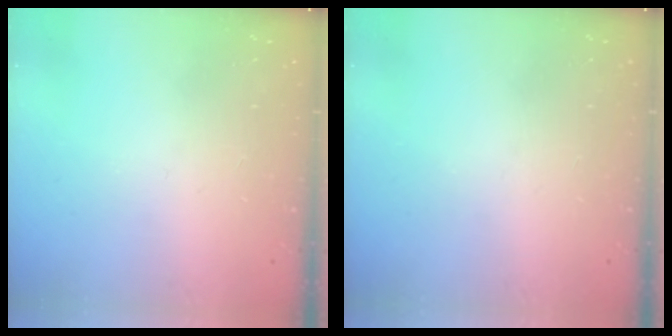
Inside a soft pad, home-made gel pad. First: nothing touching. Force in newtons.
{"total": 0.0}